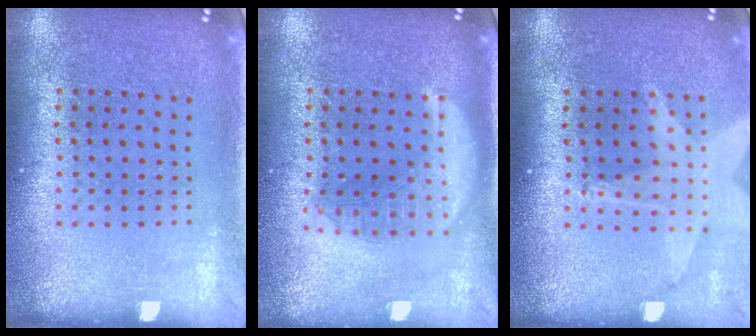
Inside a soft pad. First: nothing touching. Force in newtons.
{"total": 2.8, "press": 2.7, "slide": 0.4}
{"total": 1.7, "press": 1.5, "slide": 0.7}